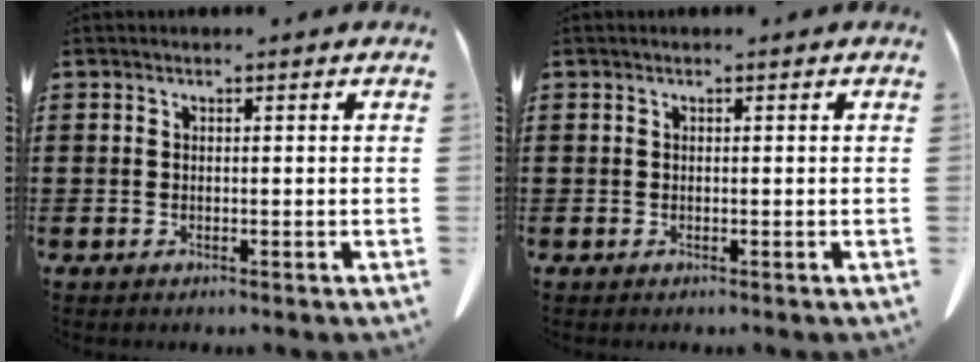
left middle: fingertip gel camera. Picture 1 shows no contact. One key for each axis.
{"total": 0.0}